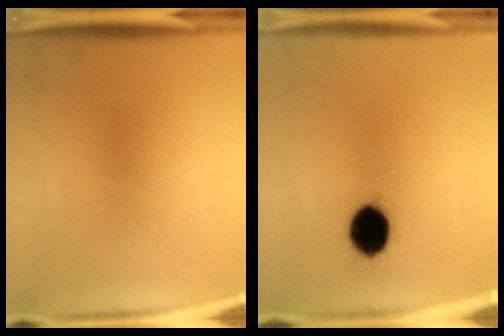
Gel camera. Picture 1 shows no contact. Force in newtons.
{"total": 10.1}